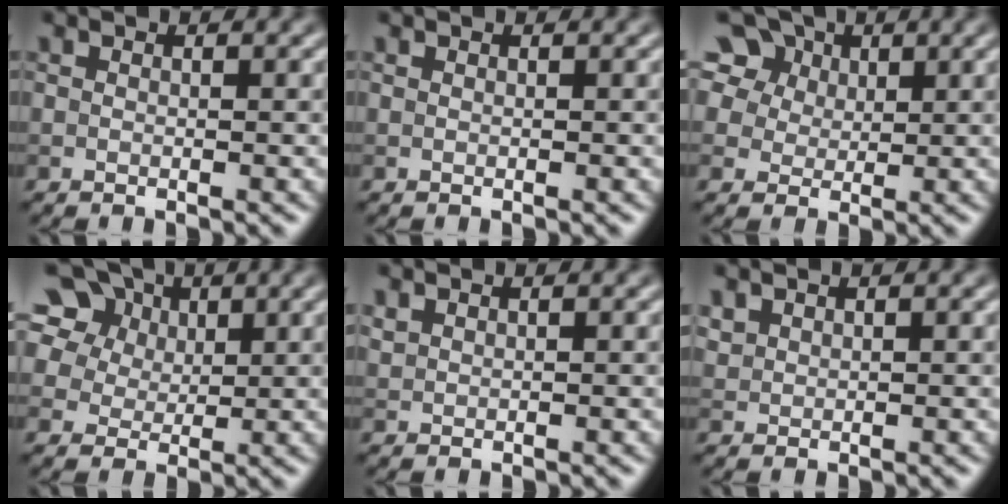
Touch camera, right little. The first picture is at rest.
{"total": 0.0}
{"total": 12.6, "force": [7.2, 8.6, 5.6], "torque": [-0.143, 0.038, 0.117]}
{"total": 15.1, "force": [8.8, 10.0, 7.0], "torque": [-0.176, 0.051, 0.148]}
{"total": 0.7, "force": [0.6, 0.2, 0.2], "torque": [-0.008, 0.000, 0.018]}
{"total": 1.0, "force": [0.8, 0.5, 0.1], "torque": [-0.007, 0.000, 0.023]}